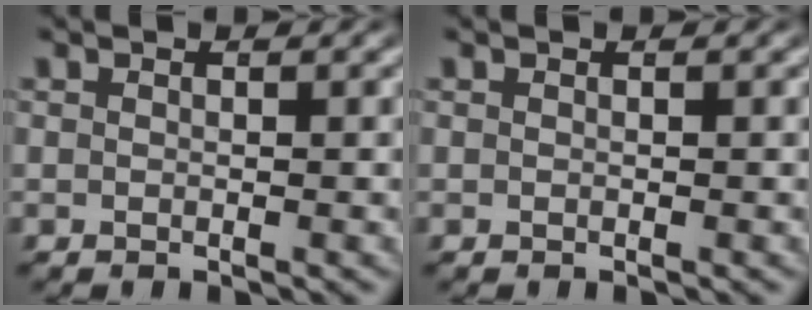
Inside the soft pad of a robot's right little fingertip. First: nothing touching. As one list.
[{"total": 0.0}]